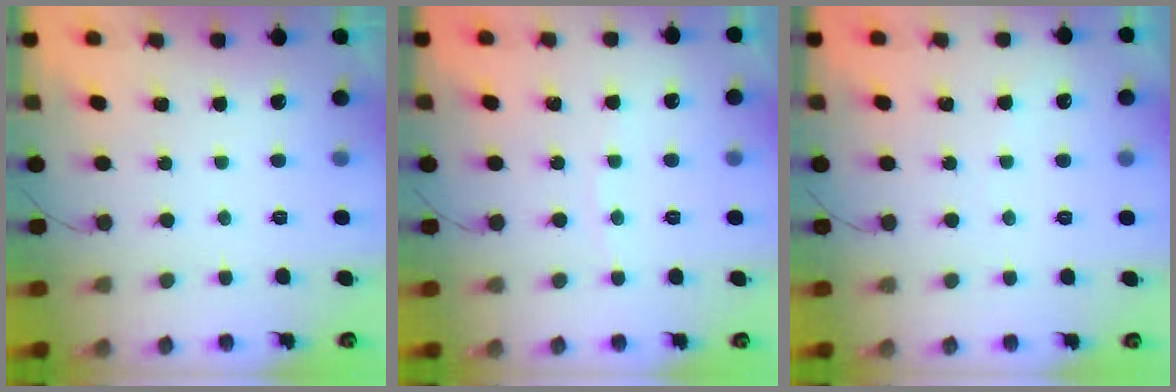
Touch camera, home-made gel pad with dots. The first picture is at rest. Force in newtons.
{"total": 2.0, "press": 2.0, "slide": 0.3}
{"total": 1.9, "press": 1.8, "slide": 0.2}